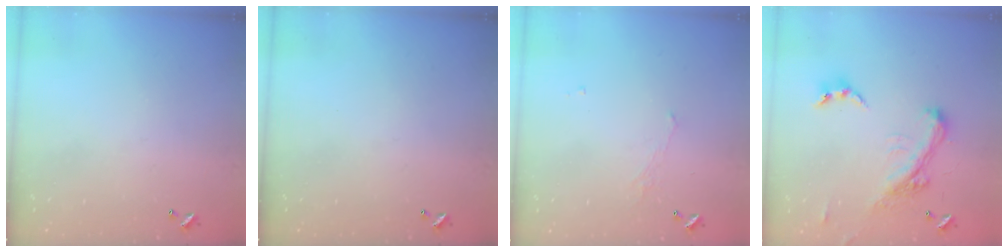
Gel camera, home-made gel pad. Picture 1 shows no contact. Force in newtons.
{"total": 0.0}
{"total": 1.1, "press": 0.8, "slide": 0.7}
{"total": 4.8, "press": 4.7, "slide": 1.1}